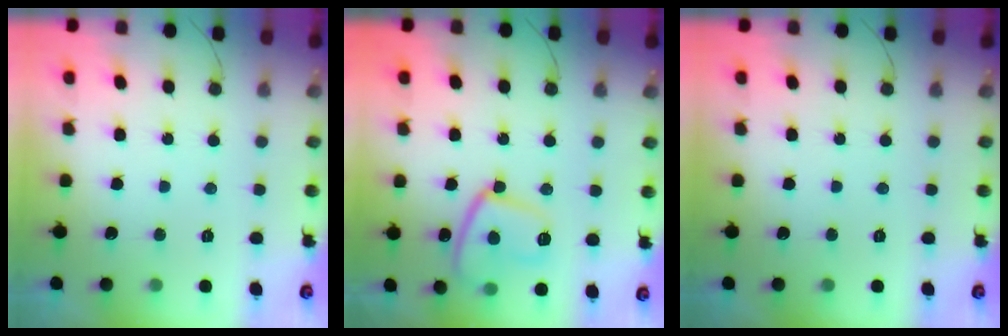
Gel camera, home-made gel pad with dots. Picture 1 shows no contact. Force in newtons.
{"total": 12.7, "press": 12.7, "slide": 1.3}
{"total": 0.0}